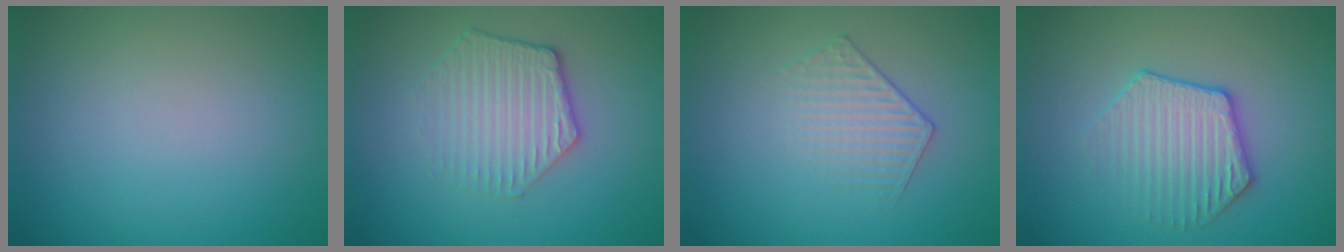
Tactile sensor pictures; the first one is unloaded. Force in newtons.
{"total": 3.5, "press": 3.0, "slide": 1.7}
{"total": 1.7, "press": 1.2, "slide": 1.3}
{"total": 3.4, "press": 3.1, "slide": 1.1}